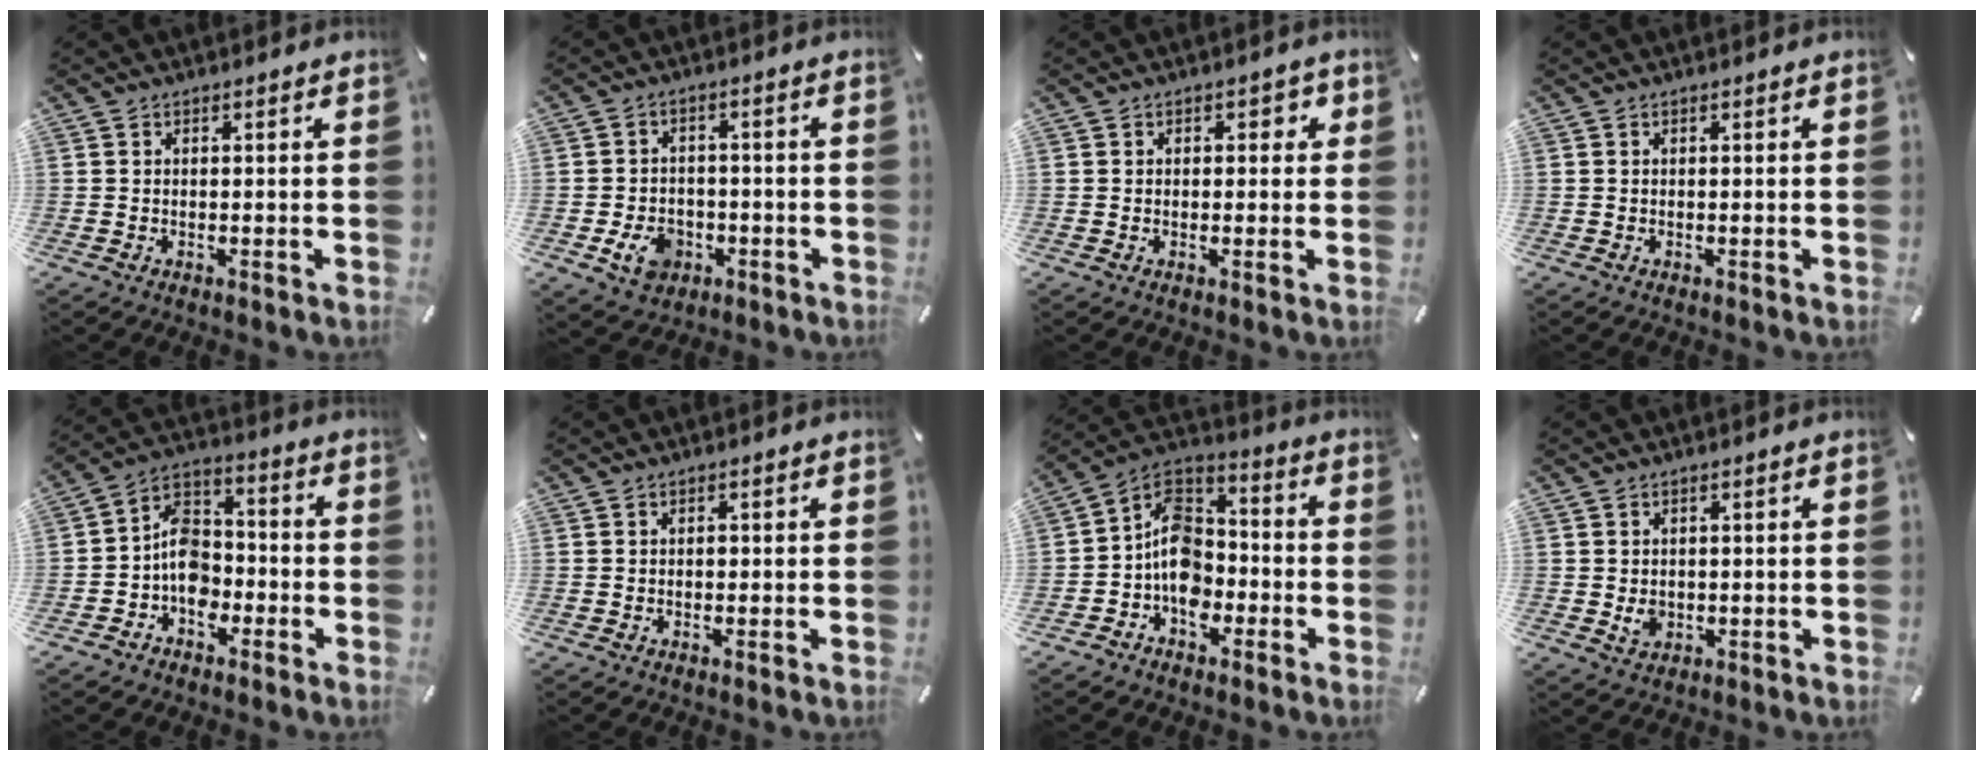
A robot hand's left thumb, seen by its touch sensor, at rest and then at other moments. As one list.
[{"total": 7.1, "force": [-2.6, 5.6, 3.5], "torque": [-0.073, 0.010, -0.046]}, {"total": 2.1, "force": [0.3, 1.4, 1.5], "torque": [-0.013, 0.004, -0.002]}, {"total": 0.0}, {"total": 9.7, "force": [-3.7, 7.6, 4.7], "torque": [-0.090, 0.028, -0.068]}, {"total": 0.8, "force": [0.0, 0.5, 0.6], "torque": [-0.012, 0.000, -0.001]}, {"total": 11.5, "force": [-4.1, 9.0, 5.7], "torque": [-0.104, 0.025, -0.076]}, {"total": 2.7, "force": [-0.1, 2.4, 1.1], "torque": [-0.004, -0.001, -0.004]}]